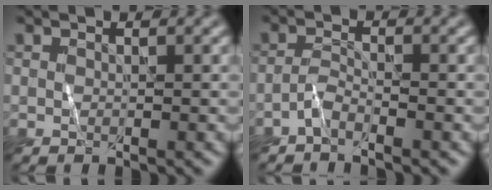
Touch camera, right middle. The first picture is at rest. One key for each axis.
{"total": 1.5, "fx": -1.3, "fy": 0.1, "fz": 0.7, "tx": -0.018, "ty": 0.004, "tz": -0.031}